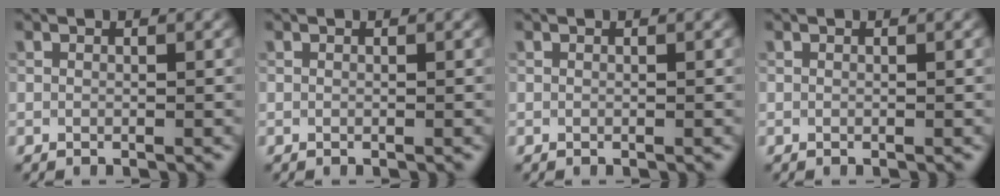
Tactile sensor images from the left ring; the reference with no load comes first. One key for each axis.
{"total": 0.0}
{"total": 0.0}
{"total": 0.0}